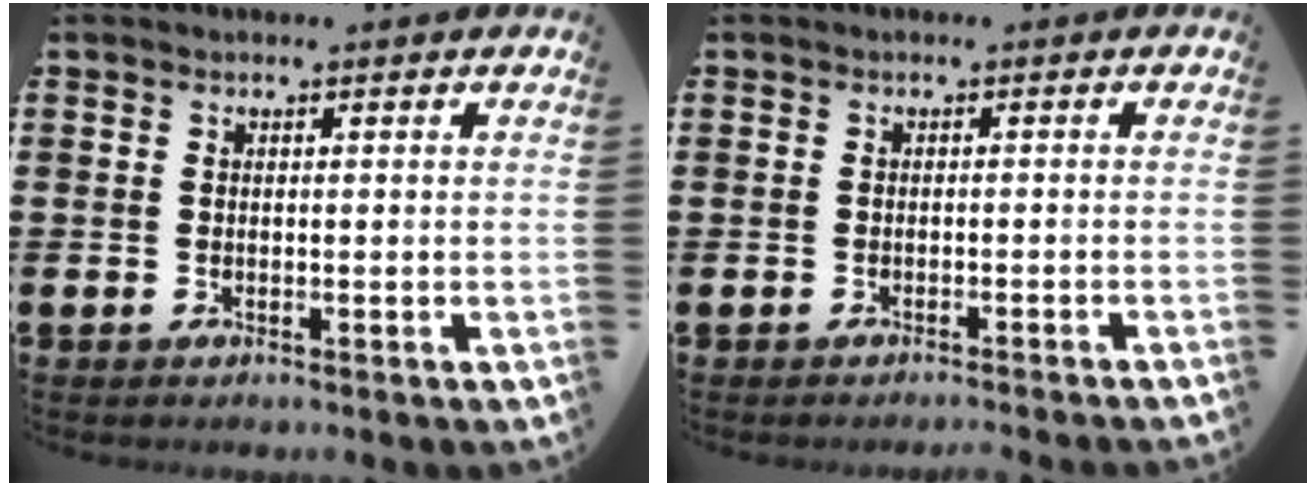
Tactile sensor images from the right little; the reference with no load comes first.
{"total": 0.8, "force": [-0.8, -0.3, 0.0], "torque": [0.001, 0.002, -0.017]}